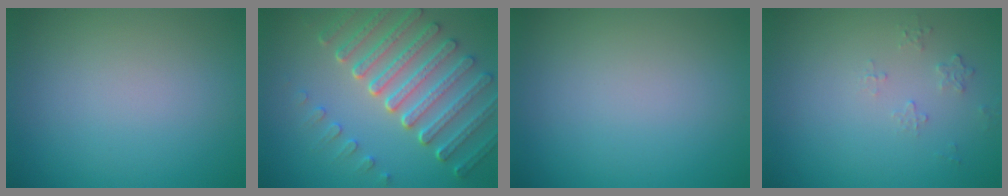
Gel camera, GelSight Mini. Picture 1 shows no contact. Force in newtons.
{"total": 7.2, "press": 5.4, "slide": 4.8}
{"total": 0.0}
{"total": 0.7, "press": 0.5, "slide": 0.5}